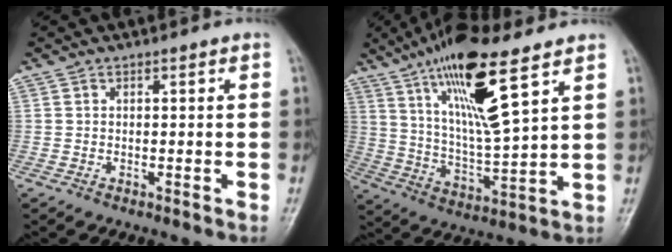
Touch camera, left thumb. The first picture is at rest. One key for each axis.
{"total": 18.1, "fx": 9.7, "fy": 4.1, "fz": 14.7, "tx": -0.263, "ty": -0.043, "tz": 0.184}